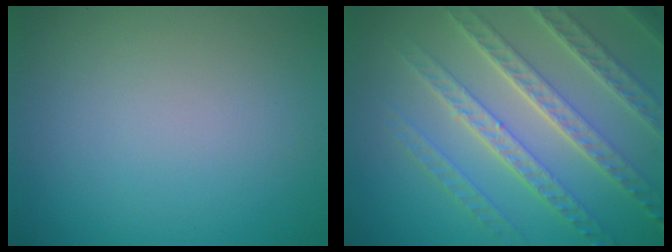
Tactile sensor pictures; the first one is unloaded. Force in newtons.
{"total": 7.6, "press": 5.5, "slide": 5.2}